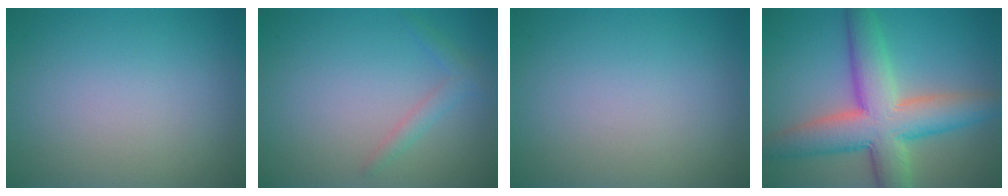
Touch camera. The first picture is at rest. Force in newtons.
{"total": 1.5, "press": 1.5, "slide": 0.1}
{"total": 0.0}
{"total": 9.4, "press": 9.4, "slide": 0.6}